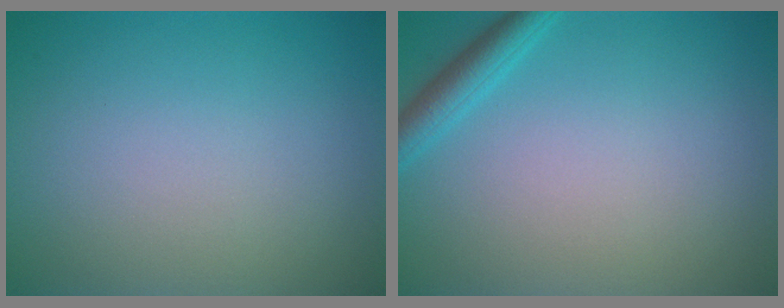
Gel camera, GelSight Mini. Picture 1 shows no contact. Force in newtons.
{"total": 2.3, "press": 2.3, "slide": 0.1}